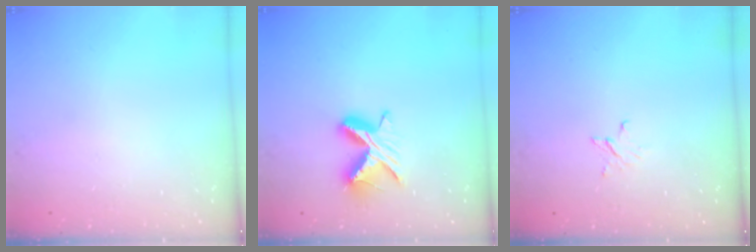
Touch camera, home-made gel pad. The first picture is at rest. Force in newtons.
{"total": 8.7, "press": 8.7, "slide": 0.6}
{"total": 2.4, "press": 2.4, "slide": 0.2}